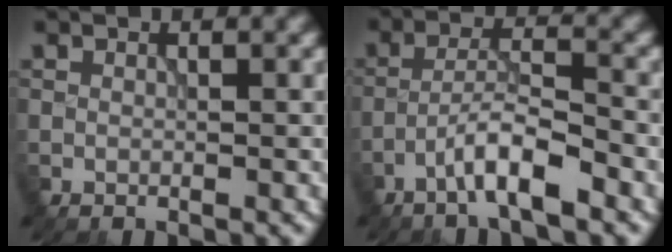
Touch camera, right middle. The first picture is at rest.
{"total": 4.4, "force": [-2.7, 0.6, 3.4], "torque": [-0.061, 0.015, -0.056]}